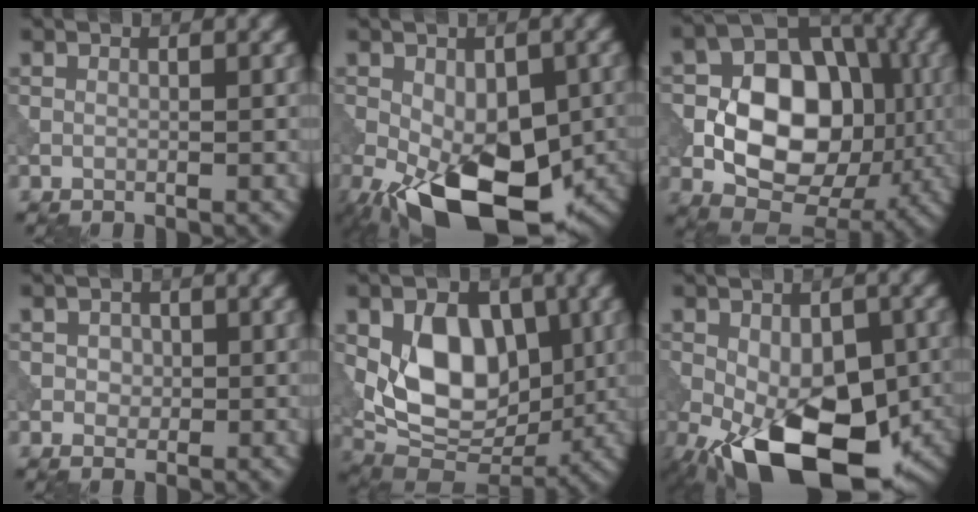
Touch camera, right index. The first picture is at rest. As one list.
[{"total": 14.6, "force": [-5.8, 7.8, 10.9], "torque": [-0.180, -0.046, -0.083]}, {"total": 12.2, "force": [-1.4, 8.5, 8.6], "torque": [-0.127, 0.011, -0.034]}, {"total": 1.3, "force": [0.1, 1.1, 0.6], "torque": [-0.010, -0.002, 0.001]}, {"total": 8.7, "force": [0.8, 5.8, 6.5], "torque": [-0.106, -0.011, 0.012]}, {"total": 15.3, "force": [-6.1, 8.1, 11.4], "torque": [-0.182, -0.038, -0.088]}]